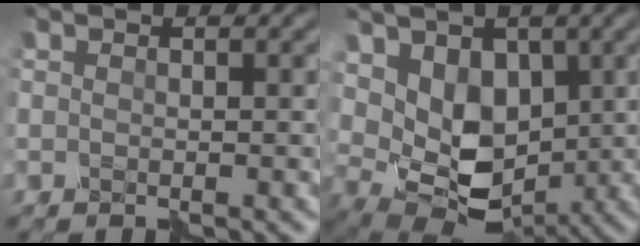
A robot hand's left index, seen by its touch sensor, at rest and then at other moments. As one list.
[{"total": 6.7, "force": [0.3, 4.7, 4.7], "torque": [-0.086, -0.017, 0.010]}]